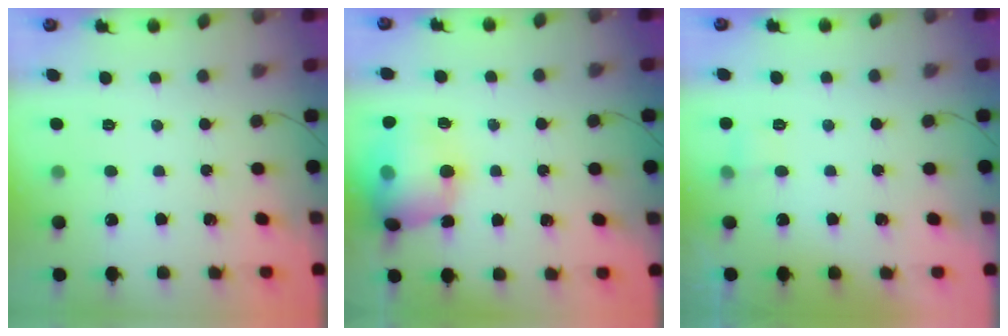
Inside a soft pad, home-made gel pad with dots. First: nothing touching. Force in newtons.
{"total": 16.5, "press": 16.2, "slide": 3.3}
{"total": 3.5, "press": 3.3, "slide": 1.2}